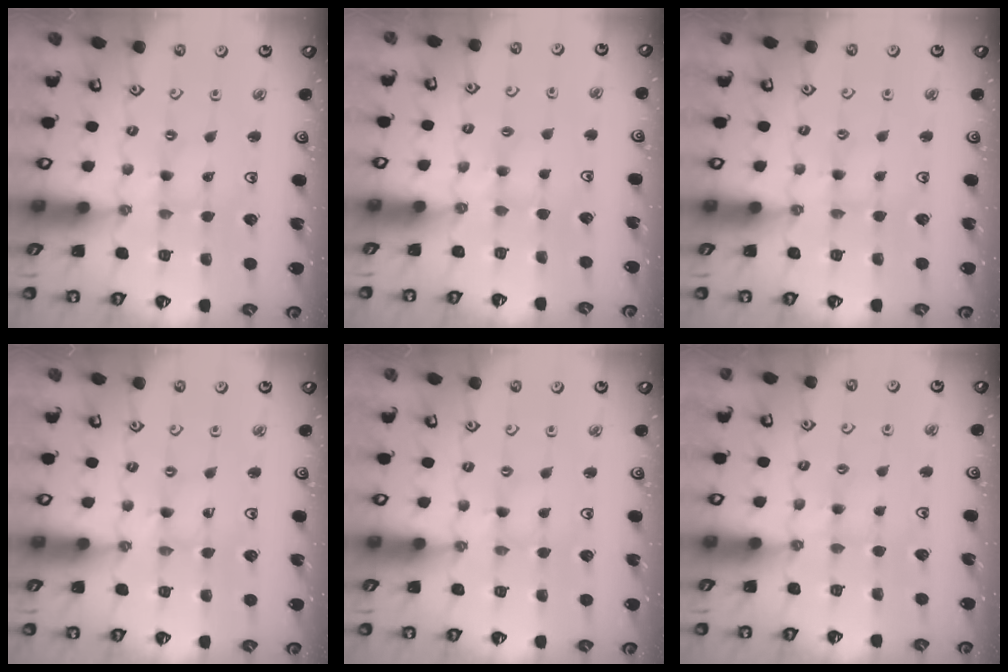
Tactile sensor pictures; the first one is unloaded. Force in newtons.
{"total": 3.9, "press": 3.9, "slide": 0.3}
{"total": 2.5, "press": 2.5, "slide": 0.4}
{"total": 0.8, "press": 0.8, "slide": 0.1}
{"total": 0.0}
{"total": 2.8, "press": 2.8, "slide": 0.5}